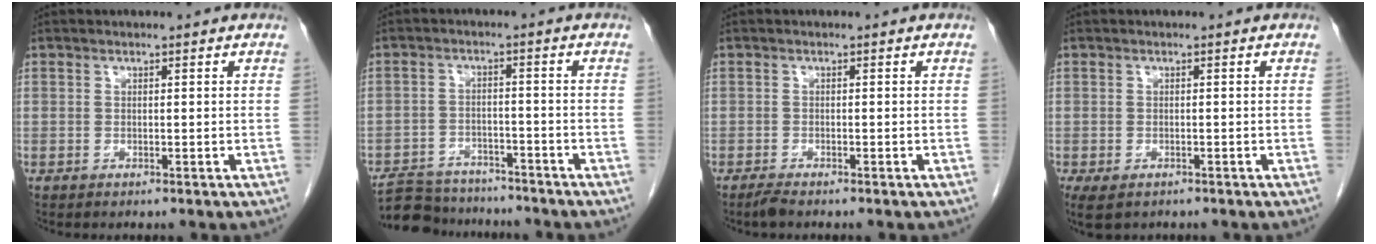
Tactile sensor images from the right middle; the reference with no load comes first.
{"total": 10.3, "force": [-9.5, 3.5, 2.2], "torque": [-0.034, 0.010, -0.143]}
{"total": 1.4, "force": [-1.2, 0.0, 0.7], "torque": [-0.024, -0.005, -0.024]}
{"total": 4.5, "force": [-3.0, 2.4, 2.3], "torque": [-0.040, -0.009, -0.045]}